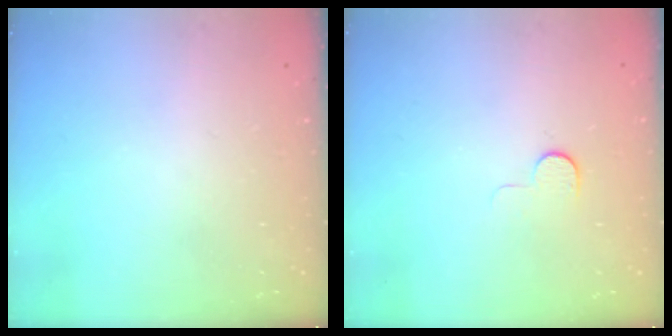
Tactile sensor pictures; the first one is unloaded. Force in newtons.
{"total": 5.7, "press": 5.7, "slide": 0.6}